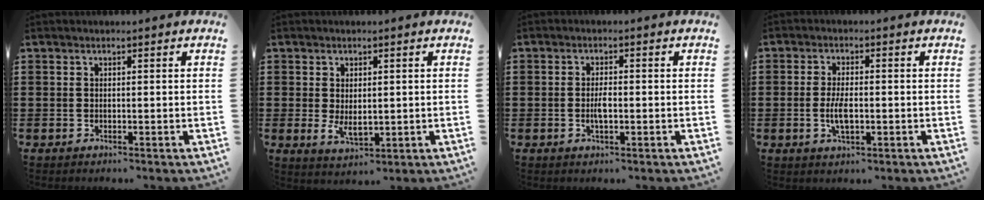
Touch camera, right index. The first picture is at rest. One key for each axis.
{"total": 3.1, "fx": 0.0, "fy": 1.7, "fz": 2.6, "tx": -0.049, "ty": 0.003, "tz": 0.002}
{"total": 2.5, "fx": -0.5, "fy": 0.8, "fz": 2.3, "tx": -0.049, "ty": -0.001, "tz": -0.012}
{"total": 4.1, "fx": -0.8, "fy": 1.5, "fz": 3.7, "tx": -0.074, "ty": -0.002, "tz": -0.014}